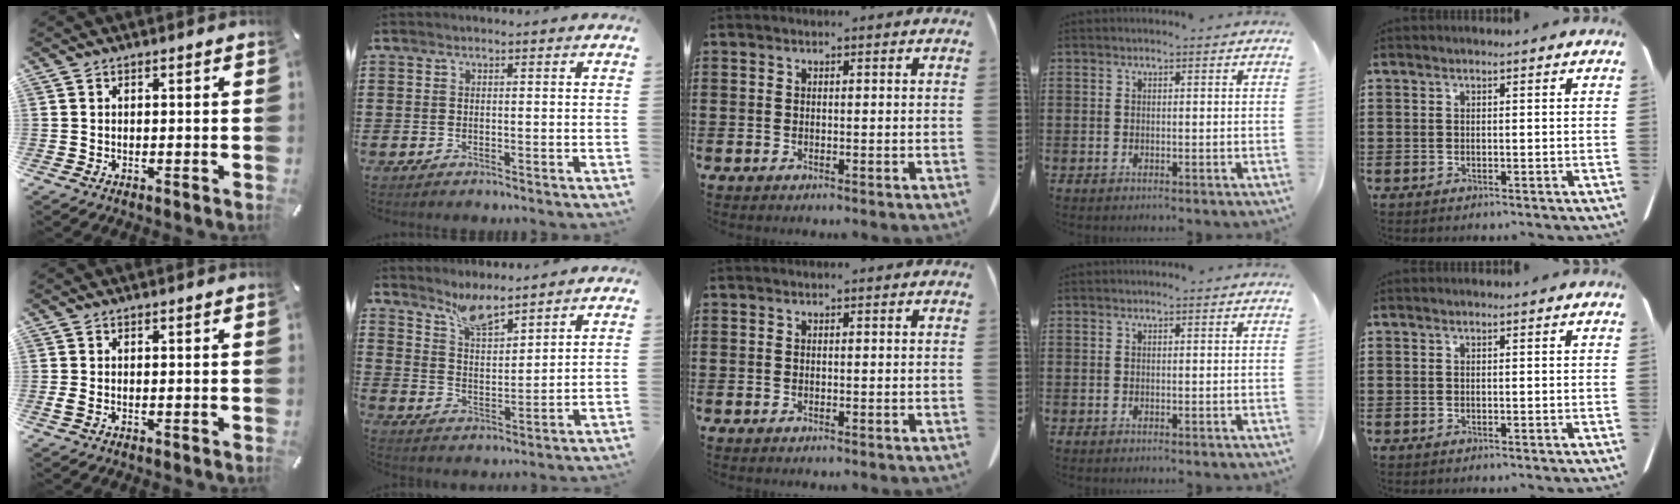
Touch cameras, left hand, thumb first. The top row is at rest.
{"thumb": {"total": 1.0, "force": [-0.1, 0.3, 1.0], "torque": [-0.019, -0.001, -0.003]}, "index": {"total": 5.7, "force": [5.2, 1.0, 2.3], "torque": [-0.061, -0.013, 0.095]}}